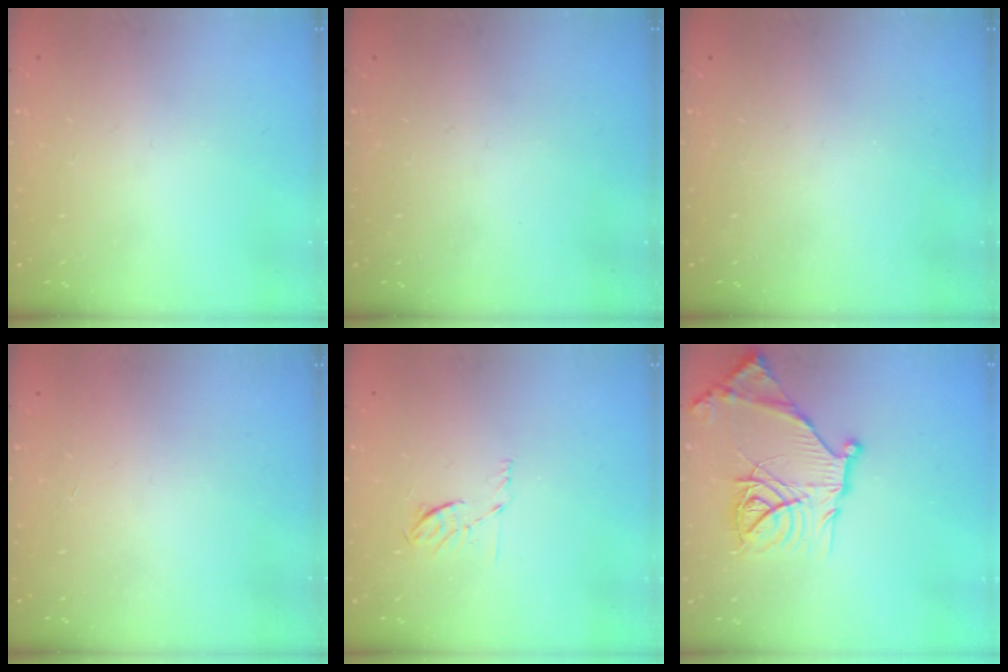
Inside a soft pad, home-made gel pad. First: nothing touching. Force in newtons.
{"total": 0.0}
{"total": 0.0}
{"total": 1.7, "press": 1.7, "slide": 0.1}
{"total": 5.2, "press": 5.1, "slide": 0.9}
{"total": 20.2, "press": 20.1, "slide": 1.9}